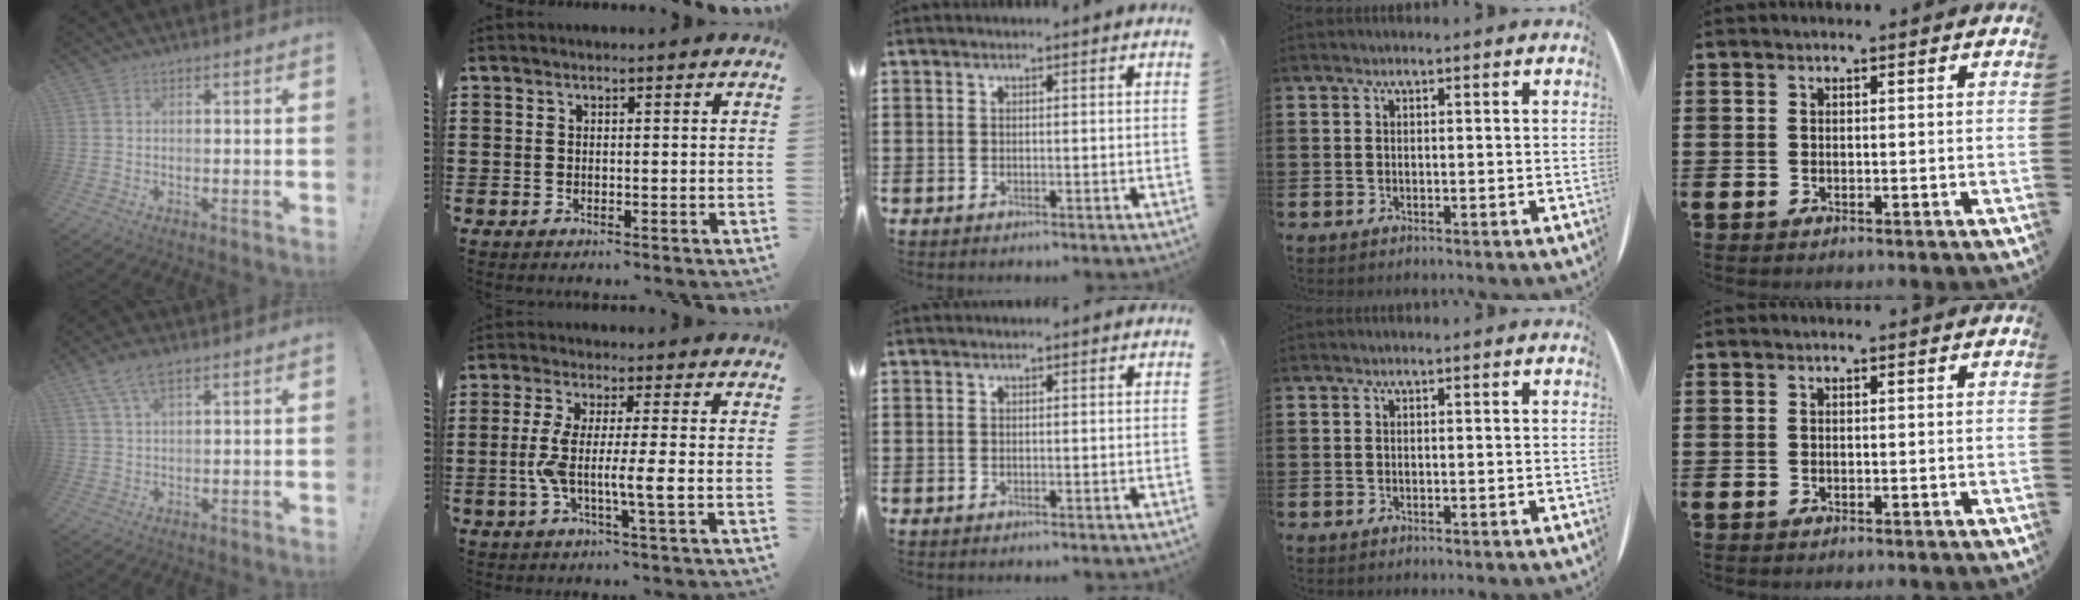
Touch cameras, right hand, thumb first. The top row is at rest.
{"thumb": {"total": 6.2, "force": [3.8, 2.4, 4.2], "torque": [-0.080, -0.007, 0.073]}, "index": {"total": 7.1, "force": [-1.6, 0.4, 6.9], "torque": [-0.144, -0.012, -0.037]}}